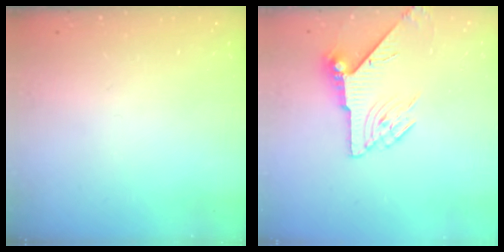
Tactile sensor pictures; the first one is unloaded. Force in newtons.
{"total": 7.0, "press": 7.0, "slide": 0.7}